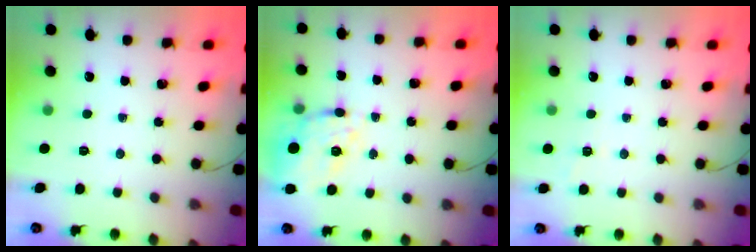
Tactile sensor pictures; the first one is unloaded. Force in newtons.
{"total": 12.5, "press": 12.3, "slide": 2.0}
{"total": 1.9, "press": 1.3, "slide": 1.4}